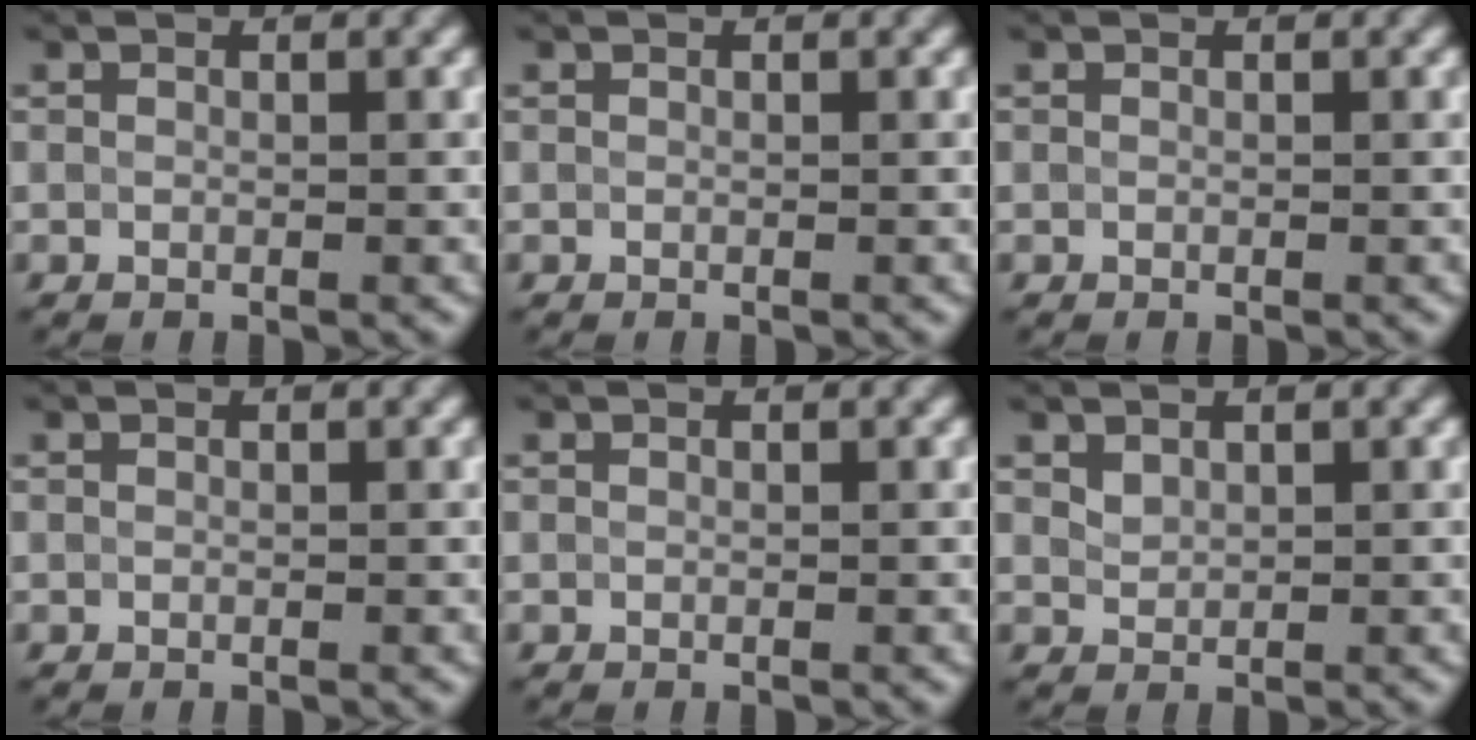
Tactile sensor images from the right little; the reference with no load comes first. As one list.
[{"total": 0.0}, {"total": 0.0}, {"total": 0.0}, {"total": 0.0}, {"total": 0.9, "force": [0.7, 0.5, 0.3], "torque": [-0.010, -0.001, 0.020]}]